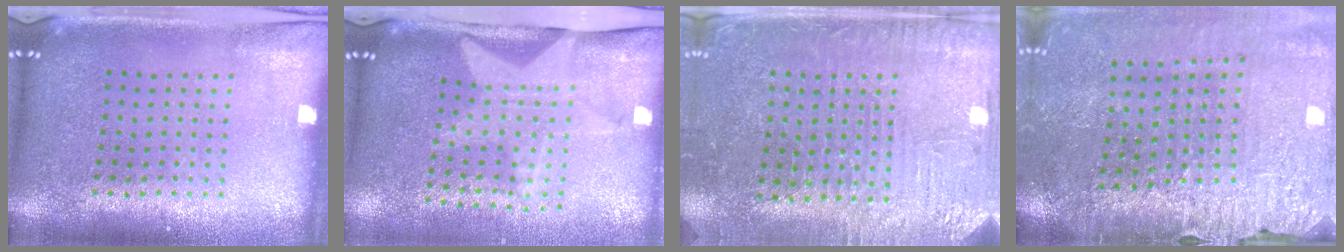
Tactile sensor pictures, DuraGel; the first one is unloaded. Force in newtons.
{"total": 1.9, "press": 1.6, "slide": 1.0}
{"total": 3.1, "press": 3.1, "slide": 0.7}
{"total": 3.2, "press": 3.2, "slide": 0.5}